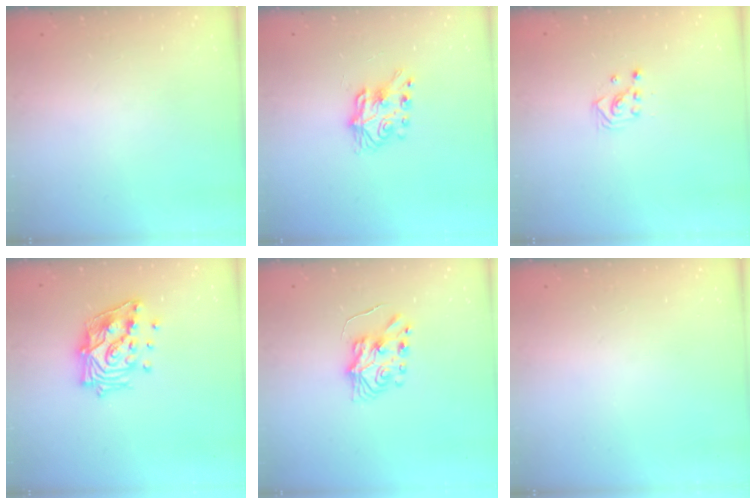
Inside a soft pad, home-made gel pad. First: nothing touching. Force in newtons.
{"total": 7.2, "press": 7.2, "slide": 0.4}
{"total": 2.2, "press": 2.2, "slide": 0.2}
{"total": 16.7, "press": 16.7, "slide": 1.2}
{"total": 7.3, "press": 7.3, "slide": 0.7}
{"total": 0.0}